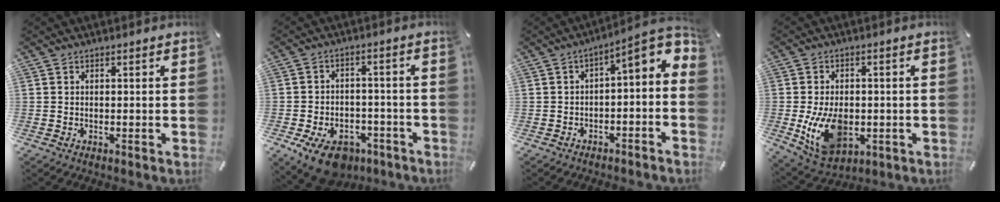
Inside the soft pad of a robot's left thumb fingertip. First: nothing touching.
{"total": 10.4, "force": [-6.3, 6.3, 5.4], "torque": [-0.091, 0.045, -0.106]}
{"total": 7.7, "force": [1.5, 3.0, 6.9], "torque": [-0.081, -0.028, 0.015]}
{"total": 13.0, "force": [-2.2, 9.0, 9.2], "torque": [-0.176, -0.003, -0.035]}